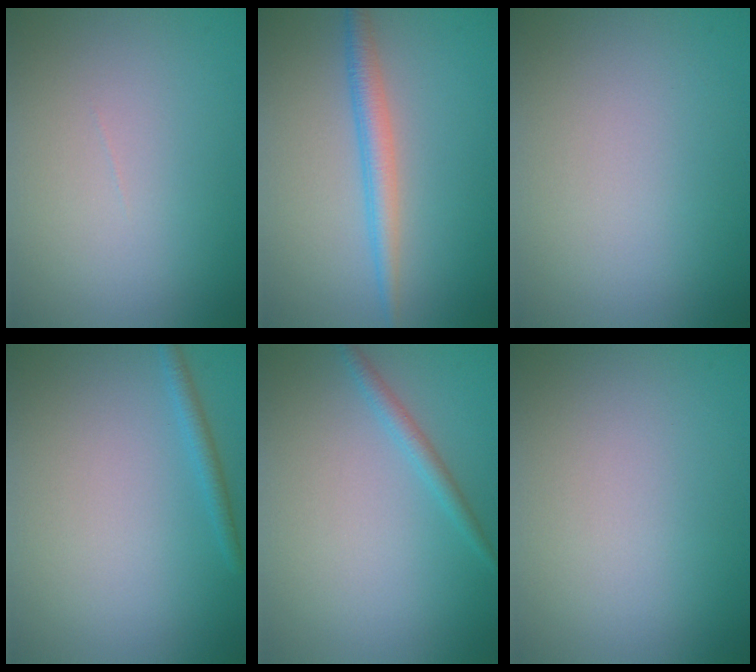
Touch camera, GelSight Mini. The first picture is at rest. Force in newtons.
{"total": 2.7, "press": 2.7, "slide": 0.1}
{"total": 0.0}
{"total": 1.3, "press": 1.3, "slide": 0.0}
{"total": 1.5, "press": 1.5, "slide": 0.1}
{"total": 0.0}